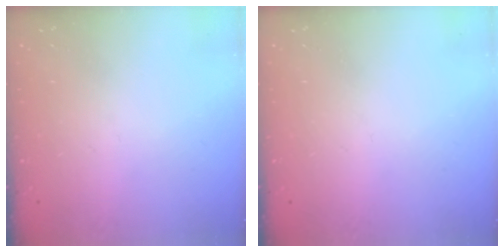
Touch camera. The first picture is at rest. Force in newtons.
{"total": 0.0}